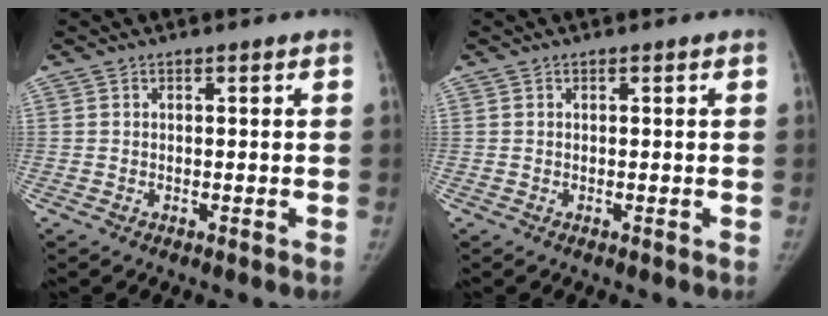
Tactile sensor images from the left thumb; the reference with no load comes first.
{"total": 0.0}